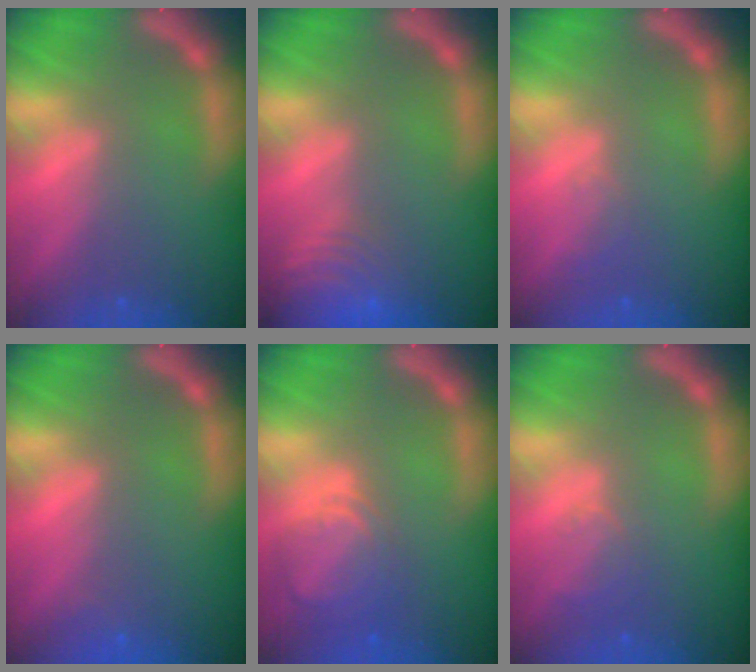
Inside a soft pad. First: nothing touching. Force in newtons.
{"total": 9.5}
{"total": 1.0}
{"total": 0.9}
{"total": 5.0}
{"total": 2.0}